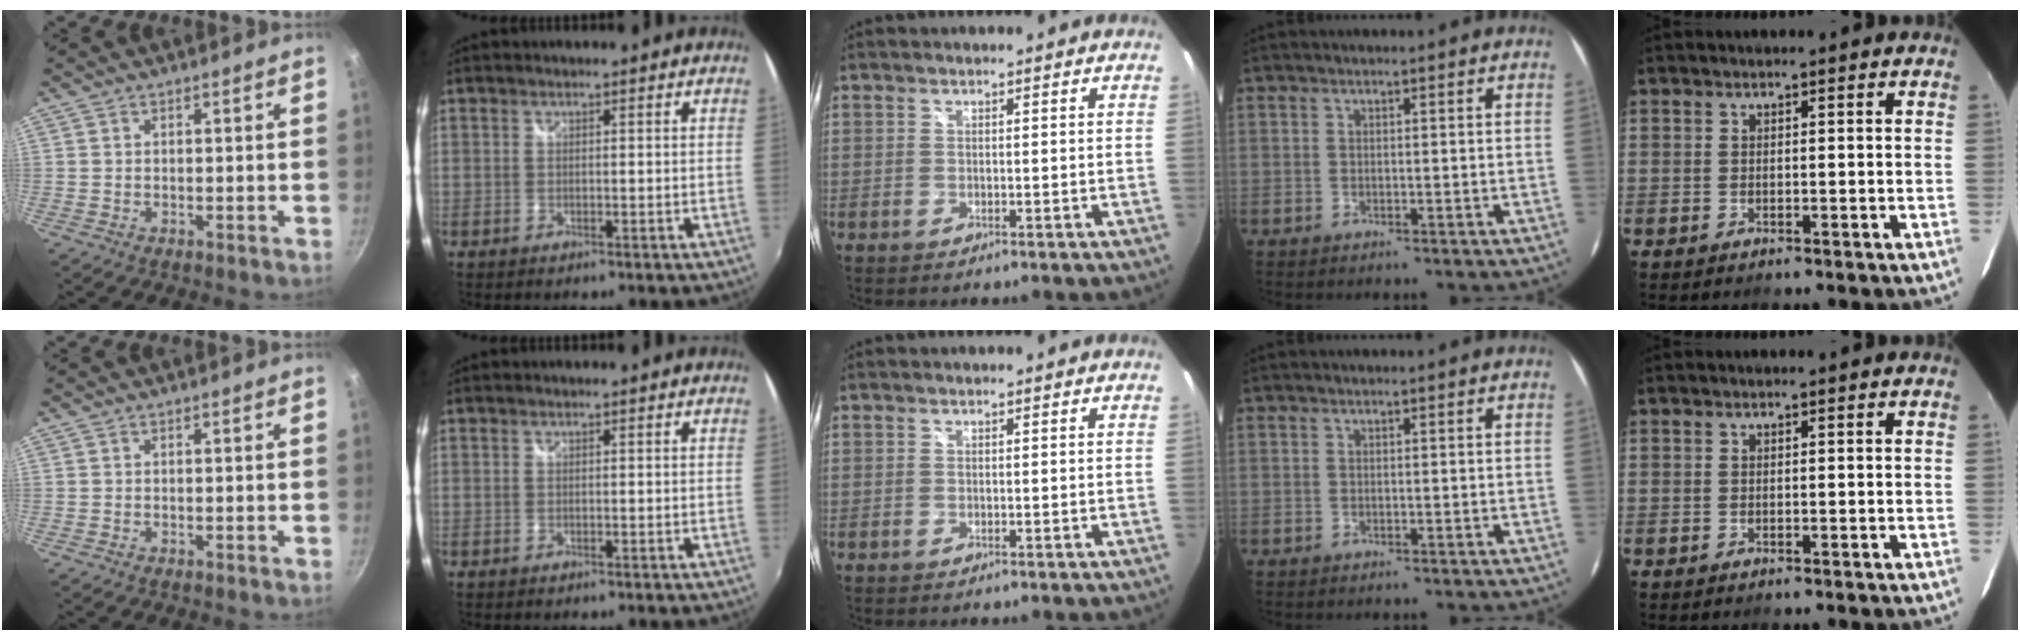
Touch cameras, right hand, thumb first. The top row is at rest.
{}